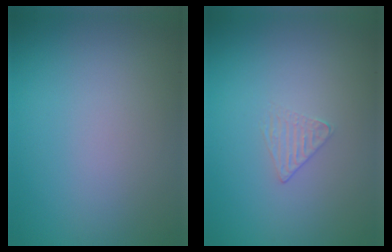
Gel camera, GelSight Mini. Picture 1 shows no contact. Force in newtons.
{"total": 1.0, "press": 0.3, "slide": 0.9}